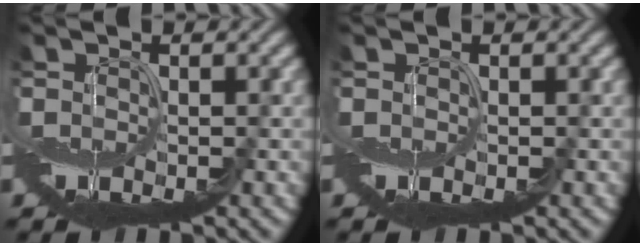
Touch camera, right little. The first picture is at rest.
{"total": 0.0}